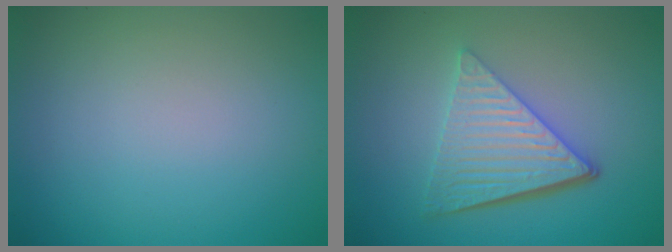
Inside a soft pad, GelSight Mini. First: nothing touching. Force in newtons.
{"total": 6.1, "press": 4.1, "slide": 4.4}